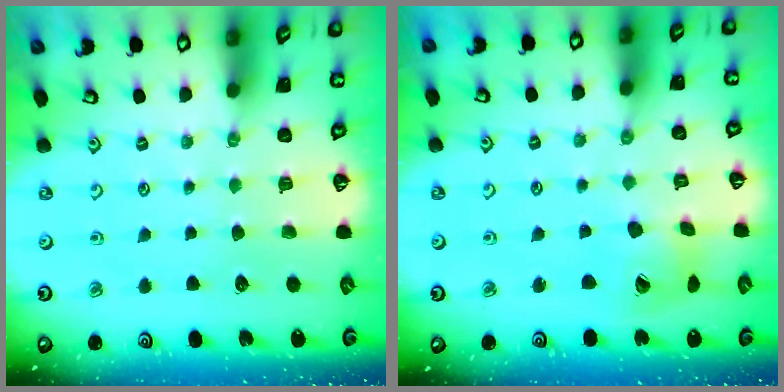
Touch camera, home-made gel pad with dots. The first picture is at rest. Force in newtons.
{"total": 12.0, "press": 11.9, "slide": 1.6}